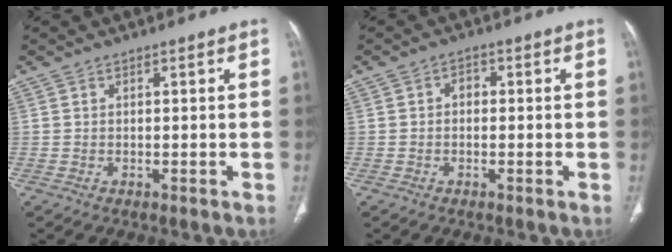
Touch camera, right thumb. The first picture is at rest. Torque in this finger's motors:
{"motor_torque": [1.25, 1.58, 0.37, -0.20, -0.02]}